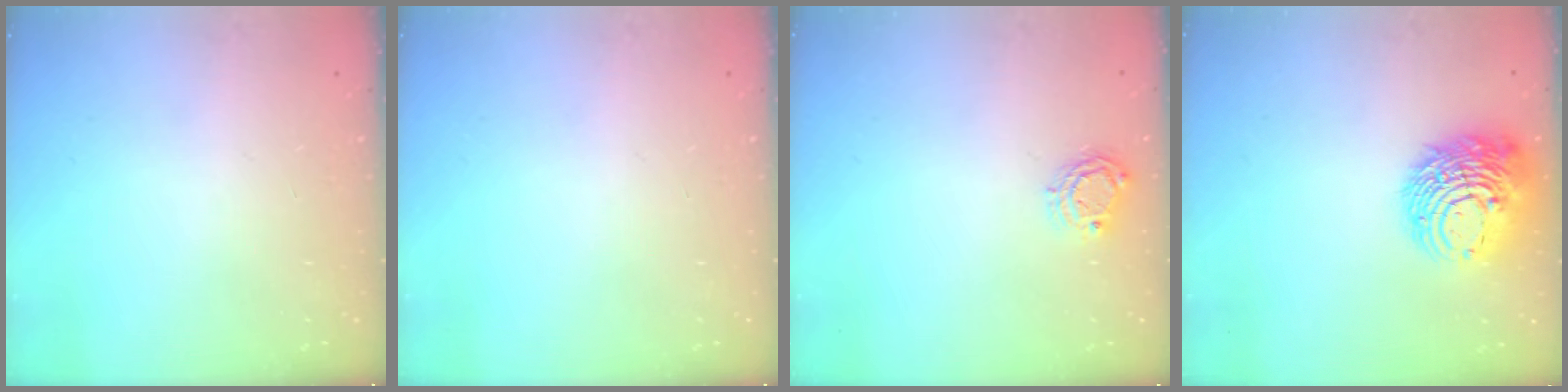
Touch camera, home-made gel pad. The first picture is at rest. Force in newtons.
{"total": 0.0}
{"total": 5.4, "press": 5.4, "slide": 0.2}
{"total": 13.3, "press": 13.3, "slide": 1.2}